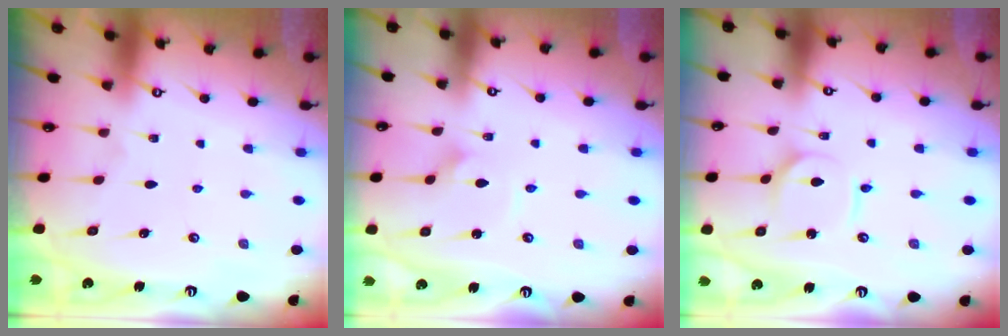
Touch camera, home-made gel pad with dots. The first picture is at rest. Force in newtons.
{"total": 2.3, "press": 2.3, "slide": 0.1}
{"total": 2.5, "press": 2.5, "slide": 0.2}